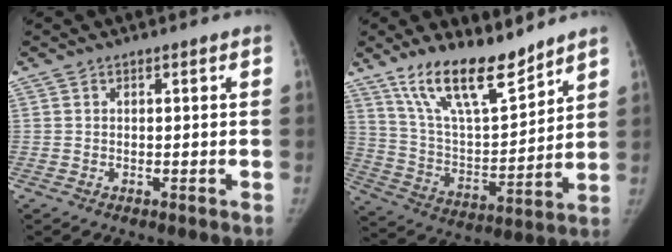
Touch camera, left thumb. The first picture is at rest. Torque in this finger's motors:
{"motor_torque": [0.31, 0.16, 1.48, -1.30, 0.23]}